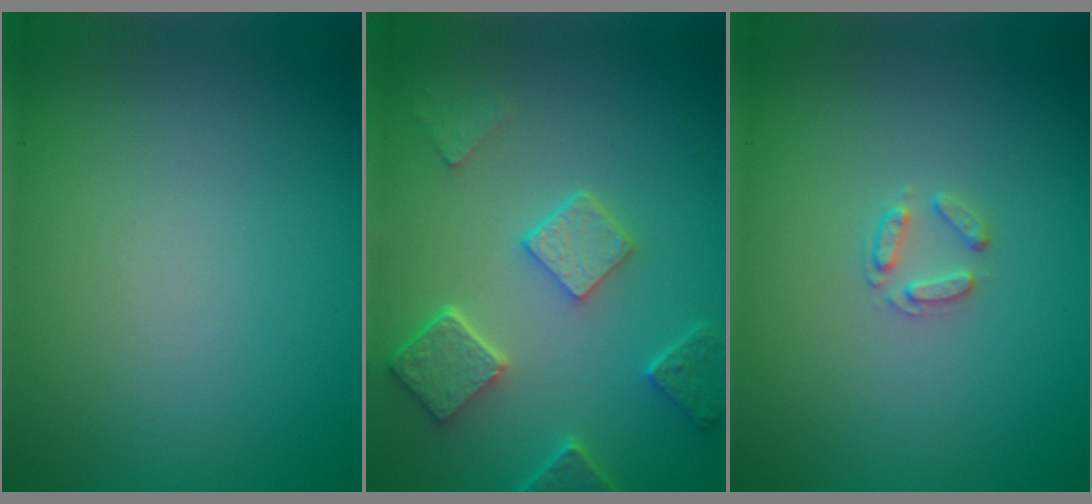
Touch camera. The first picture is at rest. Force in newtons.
{"total": 4.8, "press": 3.7, "slide": 3.0}
{"total": 1.5, "press": 1.4, "slide": 0.2}